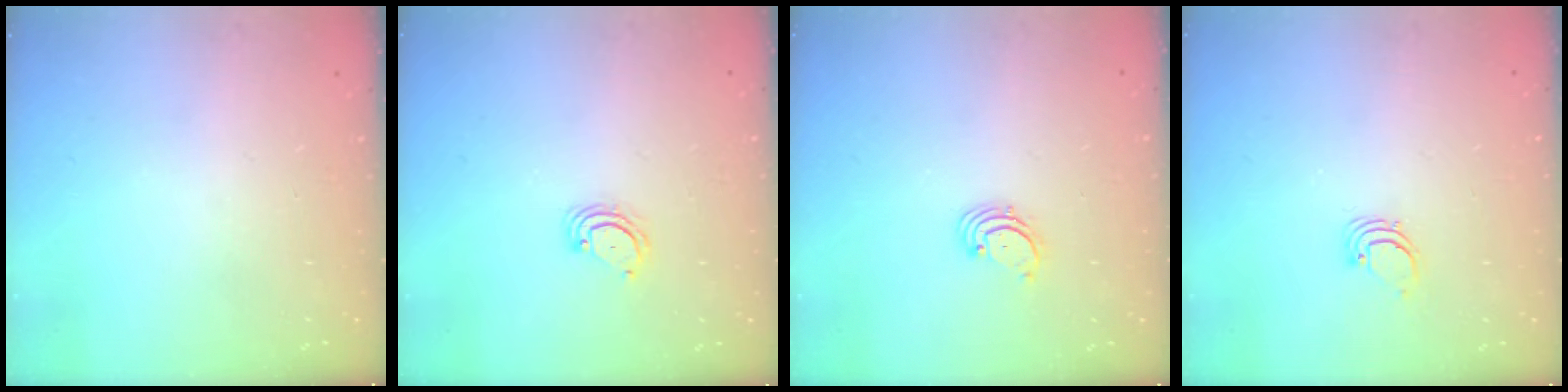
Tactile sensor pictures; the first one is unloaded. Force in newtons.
{"total": 2.3, "press": 2.3, "slide": 0.2}
{"total": 1.7, "press": 1.6, "slide": 0.2}
{"total": 1.7, "press": 1.7, "slide": 0.1}